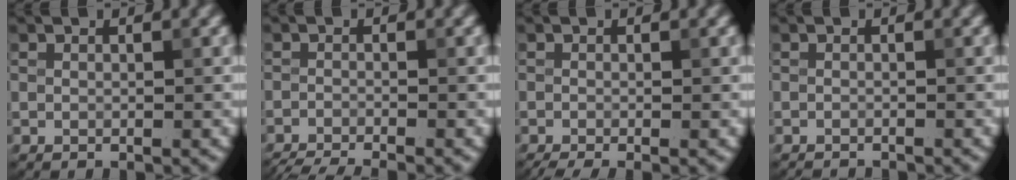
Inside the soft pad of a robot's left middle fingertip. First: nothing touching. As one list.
[{"total": 5.4, "force": [-4.9, 0.9, 2.2], "torque": [-0.030, -0.025, -0.078]}, {"total": 2.3, "force": [-1.5, 0.4, 1.6], "torque": [-0.025, -0.009, -0.031]}, {"total": 1.7, "force": [-1.6, 0.2, 0.4], "torque": [0.004, -0.009, -0.026]}]